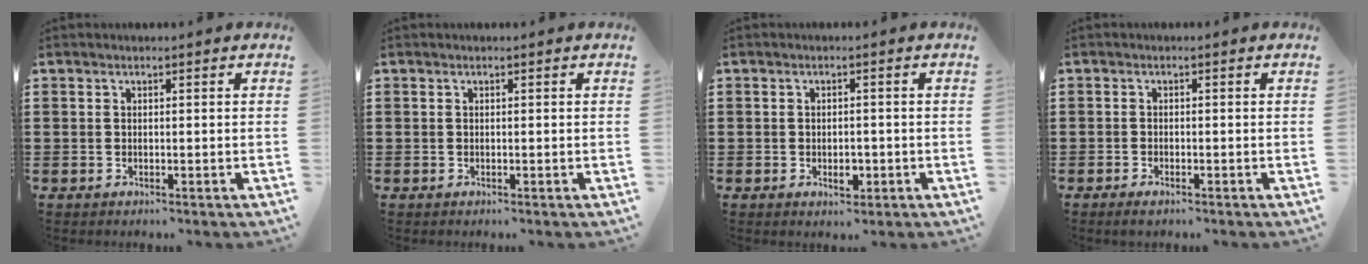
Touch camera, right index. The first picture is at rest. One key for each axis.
{"total": 0.0}
{"total": 2.7, "fx": -0.8, "fy": 1.5, "fz": 2.1, "tx": -0.040, "ty": 0.002, "tz": -0.015}
{"total": 1.2, "fx": -1.1, "fy": 0.3, "fz": 0.4, "tx": -0.010, "ty": -0.003, "tz": -0.020}